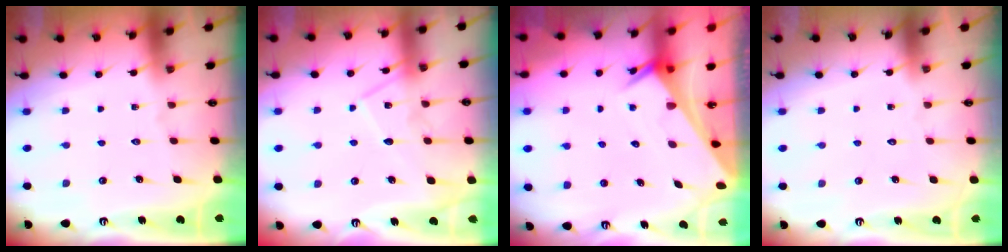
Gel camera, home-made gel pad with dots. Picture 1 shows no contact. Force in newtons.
{"total": 10.9, "press": 10.9, "slide": 0.9}
{"total": 2.7, "press": 2.7, "slide": 0.1}
{"total": 1.6, "press": 1.6, "slide": 0.0}